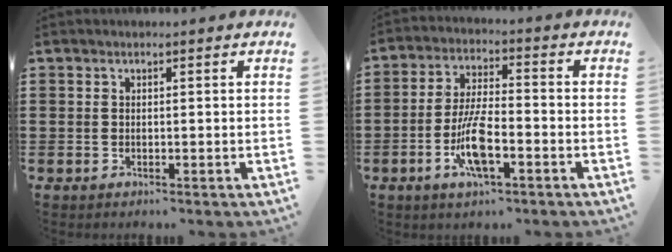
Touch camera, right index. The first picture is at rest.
{"total": 8.7, "force": [-3.2, 2.4, 7.7], "torque": [-0.164, -0.009, -0.063]}